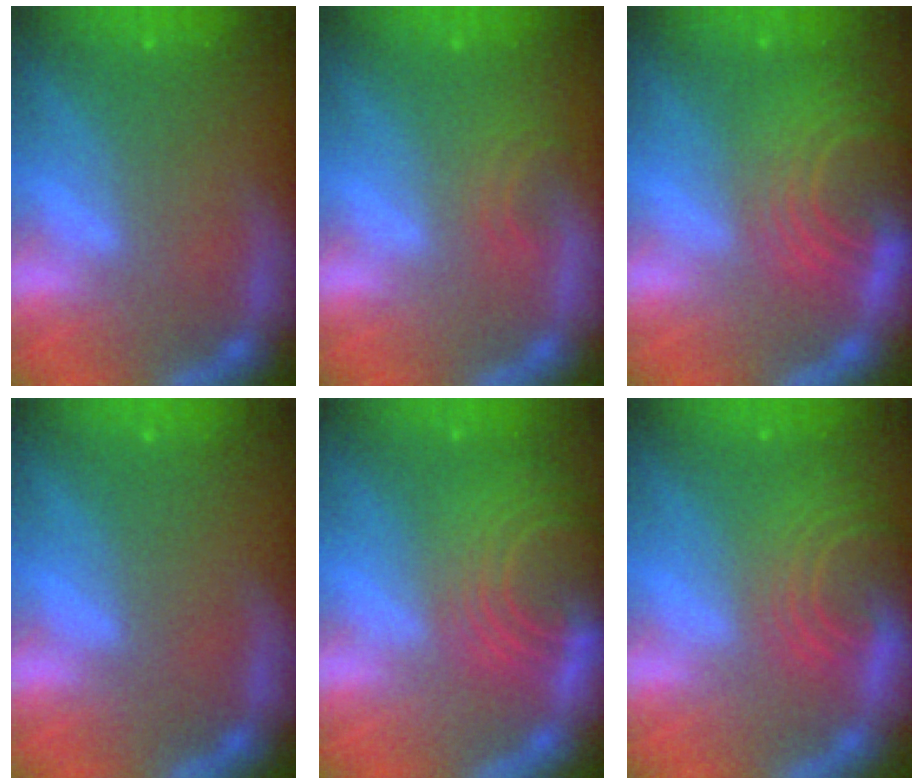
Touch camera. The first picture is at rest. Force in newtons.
{"total": 1.9}
{"total": 9.5}
{"total": 0.0}
{"total": 10.0}
{"total": 6.6}